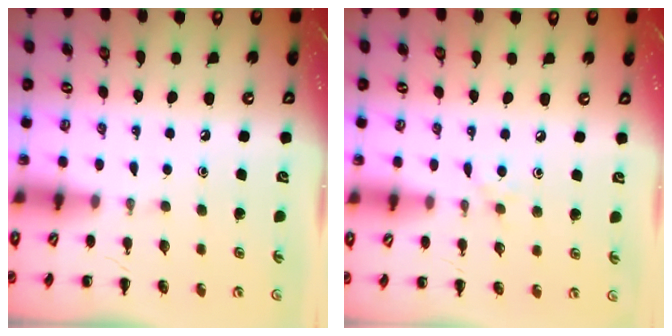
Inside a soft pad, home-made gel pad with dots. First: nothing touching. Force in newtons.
{"total": 4.5, "press": 4.1, "slide": 1.8}